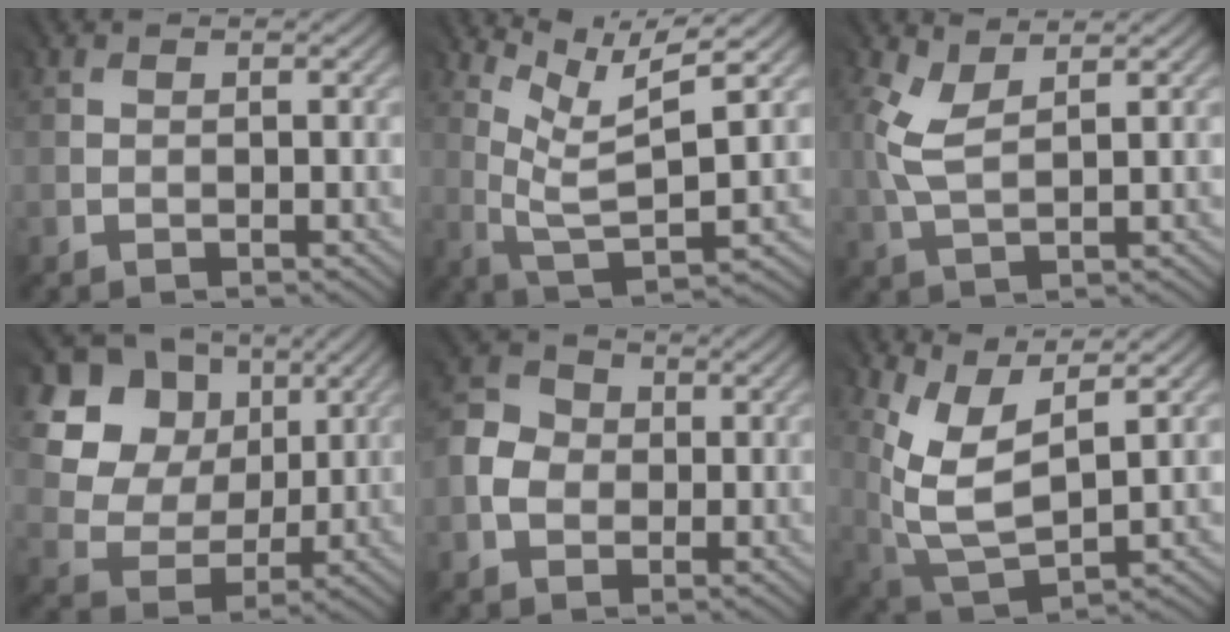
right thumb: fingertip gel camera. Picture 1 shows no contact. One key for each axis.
{"total": 5.9, "fx": 3.8, "fy": 0.7, "fz": 4.5, "tx": -0.099, "ty": 0.002, "tz": 0.088}
{"total": 3.3, "fx": 1.7, "fy": 1.2, "fz": 2.6, "tx": -0.081, "ty": 0.003, "tz": 0.039}
{"total": 12.2, "fx": 5.1, "fy": 9.9, "fz": 5.0, "tx": -0.152, "ty": 0.040, "tz": 0.109}
{"total": 4.0, "fx": -1.0, "fy": 3.6, "fz": 1.4, "tx": -0.035, "ty": 0.005, "tz": -0.025}
{"total": 7.7, "fx": 3.7, "fy": 3.0, "fz": 6.1, "tx": -0.156, "ty": -0.003, "tz": 0.083}